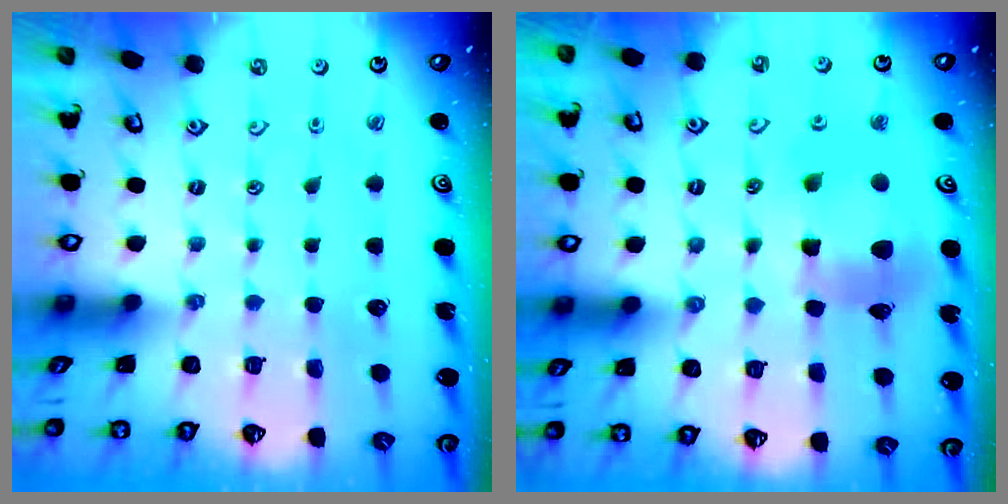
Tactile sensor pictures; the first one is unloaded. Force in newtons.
{"total": 11.1, "press": 10.9, "slide": 1.6}